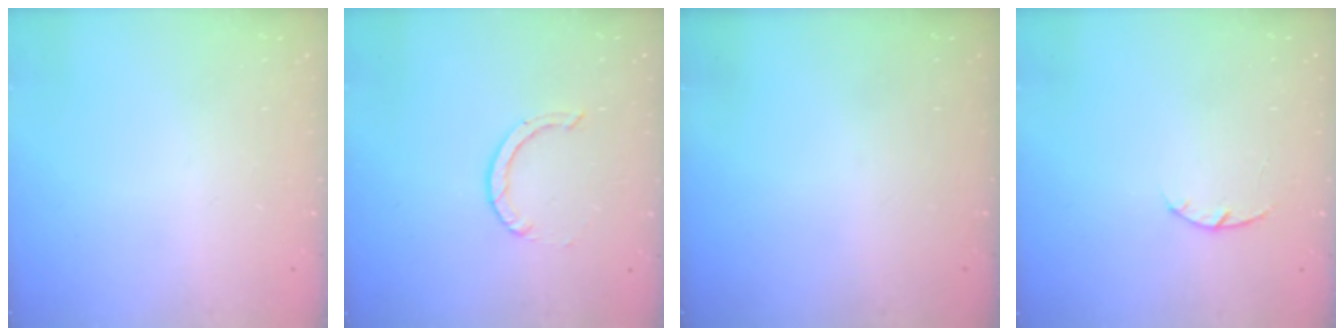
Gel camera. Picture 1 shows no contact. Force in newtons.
{"total": 0.8, "press": 0.8, "slide": 0.1}
{"total": 0.0}
{"total": 3.2, "press": 3.2, "slide": 0.5}